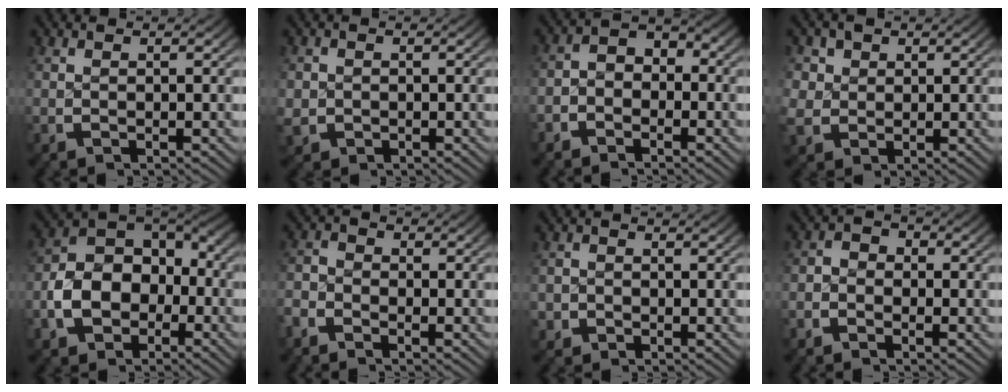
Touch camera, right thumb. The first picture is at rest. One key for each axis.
{"total": 2.5, "fx": -0.9, "fy": 2.3, "fz": 0.5, "tx": -0.025, "ty": -0.021, "tz": -0.008}
{"total": 3.5, "fx": -1.8, "fy": 2.6, "fz": 1.4, "tx": -0.017, "ty": -0.011, "tz": -0.040}
{"total": 3.3, "fx": -0.1, "fy": 3.2, "fz": 0.9, "tx": -0.036, "ty": -0.025, "tz": 0.010}
{"total": 9.0, "fx": -2.6, "fy": 6.8, "fz": 5.2, "tx": -0.127, "ty": -0.019, "tz": -0.039}
{"total": 2.5, "fx": -2.0, "fy": 1.5, "fz": 0.3, "tx": -0.005, "ty": -0.003, "tz": -0.050}
{"total": 2.1, "fx": -1.3, "fy": 1.7, "fz": -0.1, "tx": -0.005, "ty": -0.015, "tz": -0.021}
{"total": 2.3, "fx": -1.5, "fy": 1.7, "fz": 0.5, "tx": -0.006, "ty": -0.006, "tz": -0.039}